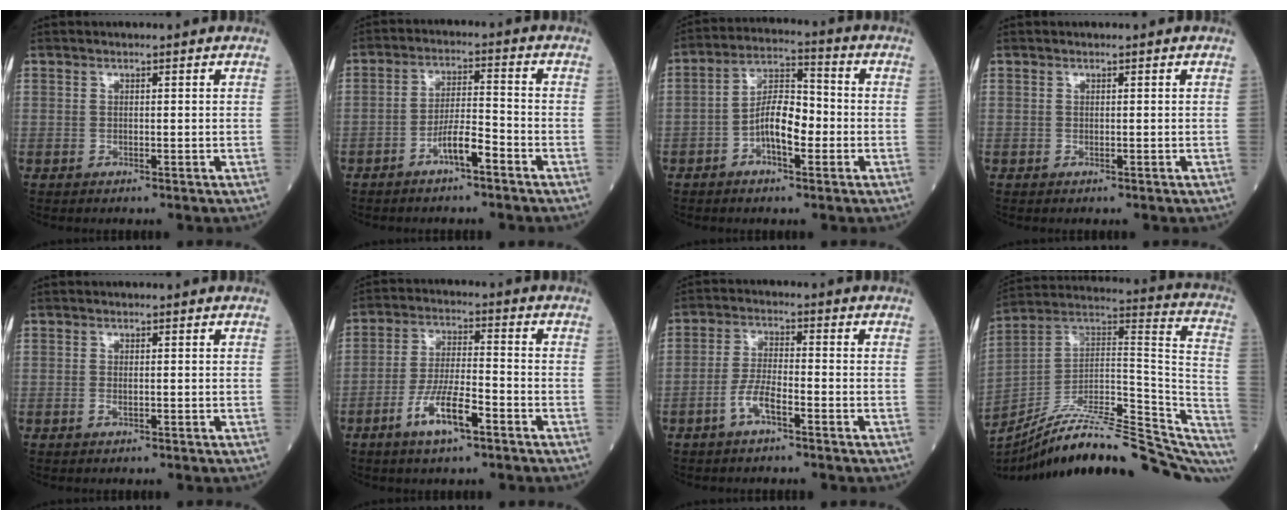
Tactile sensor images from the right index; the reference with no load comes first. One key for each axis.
{"total": 5.3, "fx": -3.2, "fy": 0.8, "fz": 4.1, "tx": -0.077, "ty": 0.010, "tz": -0.060}
{"total": 8.2, "fx": -2.2, "fy": 3.1, "fz": 7.3, "tx": -0.135, "ty": 0.019, "tz": -0.045}
{"total": 0.0}
{"total": 0.9, "fx": -0.2, "fy": 0.4, "fz": 0.8, "tx": -0.019, "ty": -0.001, "tz": -0.004}
{"total": 8.4, "fx": -4.4, "fy": 1.7, "fz": 6.9, "tx": -0.135, "ty": -0.003, "tz": -0.081}
{"total": 4.7, "fx": -2.6, "fy": 1.0, "fz": 3.8, "tx": -0.078, "ty": 0.006, "tz": -0.053}
{"total": 29.9, "fx": -24.3, "fy": 5.5, "fz": 16.4, "tx": -0.192, "ty": 0.013, "tz": -0.359}